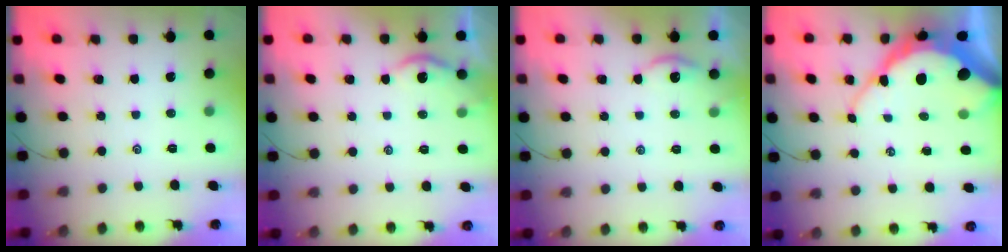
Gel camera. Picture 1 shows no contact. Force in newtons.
{"total": 1.8, "press": 1.8, "slide": 0.3}
{"total": 1.9, "press": 1.9, "slide": 0.3}
{"total": 15.1, "press": 15.1, "slide": 1.2}